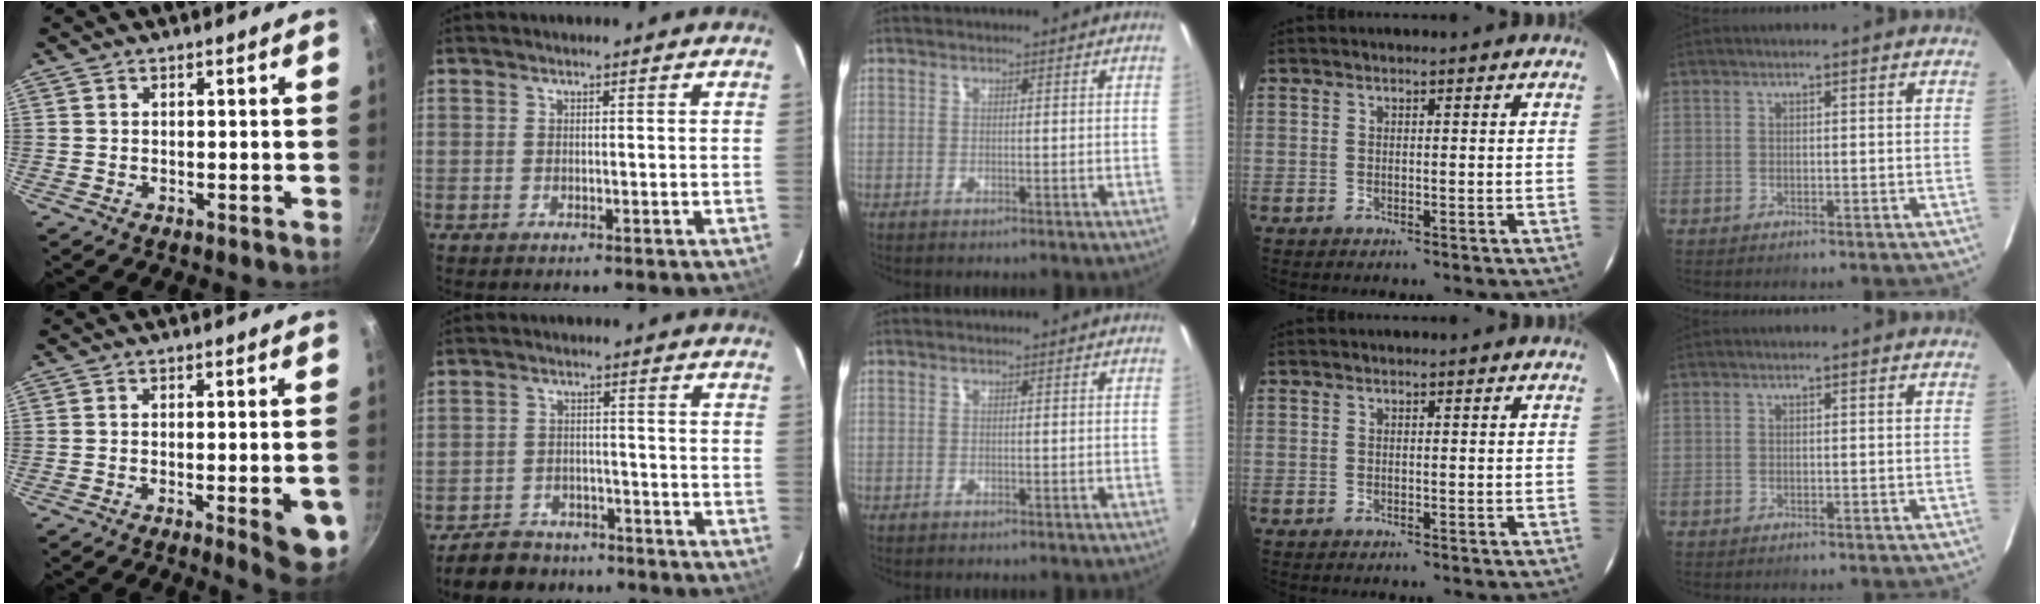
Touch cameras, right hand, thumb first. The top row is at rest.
{"thumb": {"total": 9.1, "force": [-3.1, 2.1, 8.3], "torque": [-0.081, 0.009, -0.037]}, "index": {"total": 9.0, "force": [-7.2, 4.9, 2.1], "torque": [-0.062, 0.014, -0.101]}}